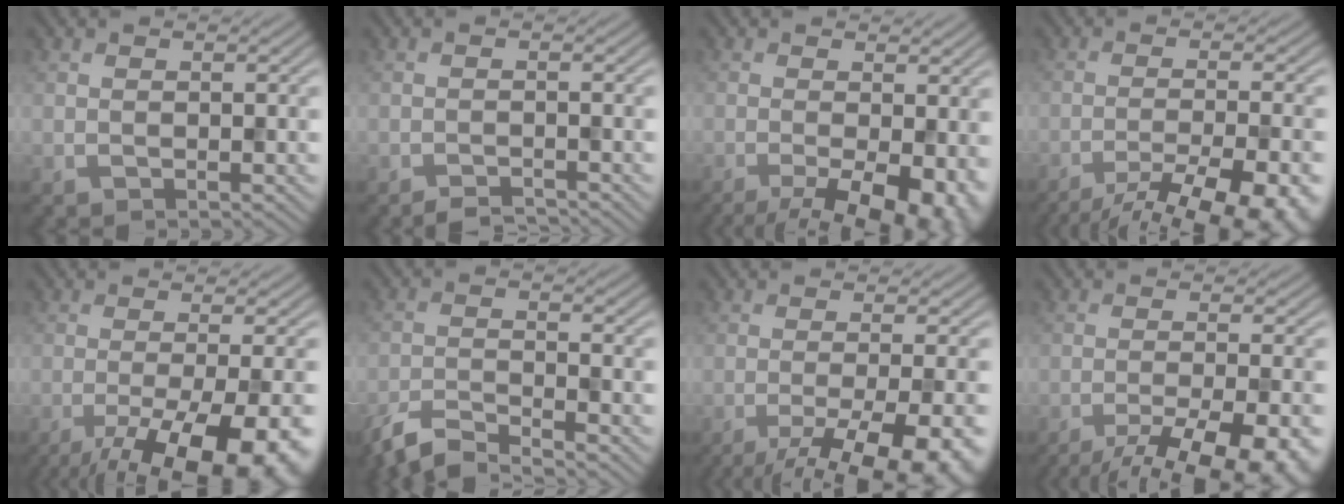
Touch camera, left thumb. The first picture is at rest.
{"total": 1.9, "force": [-1.8, 0.2, 0.6], "torque": [-0.008, 0.001, -0.032]}
{"total": 10.6, "force": [-5.0, 3.5, 8.6], "torque": [-0.139, -0.017, -0.072]}
{"total": 14.5, "force": [-10.9, 3.6, 8.9], "torque": [-0.127, -0.020, -0.140]}
{"total": 15.8, "force": [-8.9, 4.4, 12.3], "torque": [-0.171, -0.029, -0.120]}
{"total": 5.6, "force": [-4.9, 0.9, 2.6], "torque": [-0.051, -0.007, -0.104]}
{"total": 14.0, "force": [-8.3, 3.9, 10.6], "torque": [-0.150, -0.020, -0.101]}
{"total": 13.8, "force": [-9.9, 3.8, 8.9], "torque": [-0.127, -0.021, -0.121]}